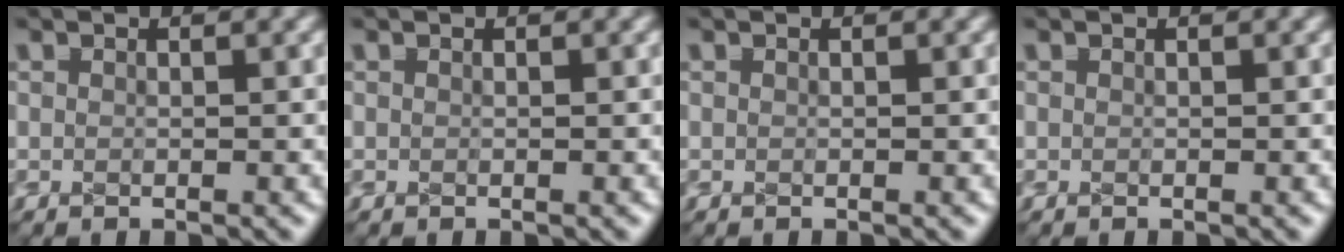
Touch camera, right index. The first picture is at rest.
{"total": 0.0}
{"total": 0.0}
{"total": 0.0}